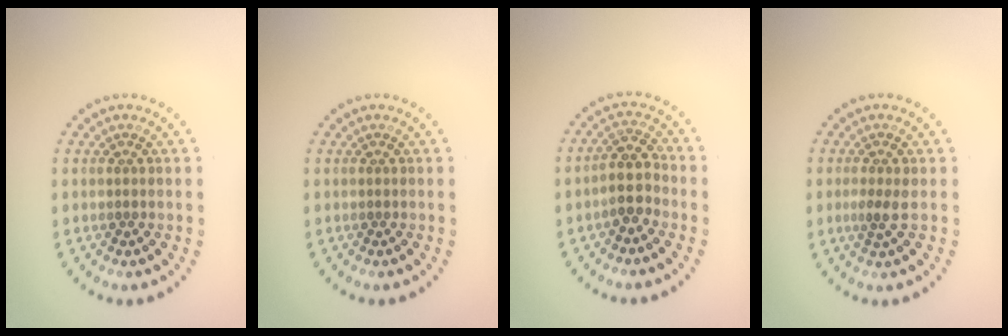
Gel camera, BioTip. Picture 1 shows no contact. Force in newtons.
{"total": 0.0}
{"total": 2.8, "press": 2.4, "slide": 1.4}
{"total": 1.4, "press": 1.2, "slide": 0.7}